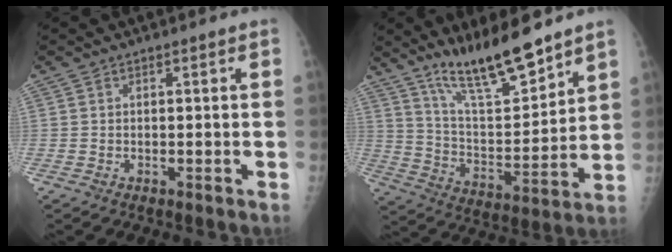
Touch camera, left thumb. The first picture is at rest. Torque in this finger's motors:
{"motor_torque": [0.11, 0.47, 0.15, -0.08, 0.09]}